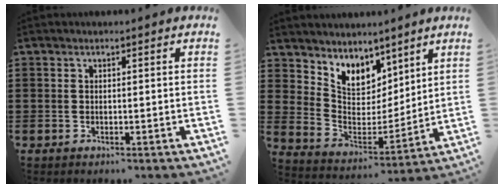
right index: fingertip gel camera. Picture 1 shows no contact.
{"total": 6.8, "force": [5.6, 3.9, 0.2], "torque": [-0.050, -0.048, 0.105]}